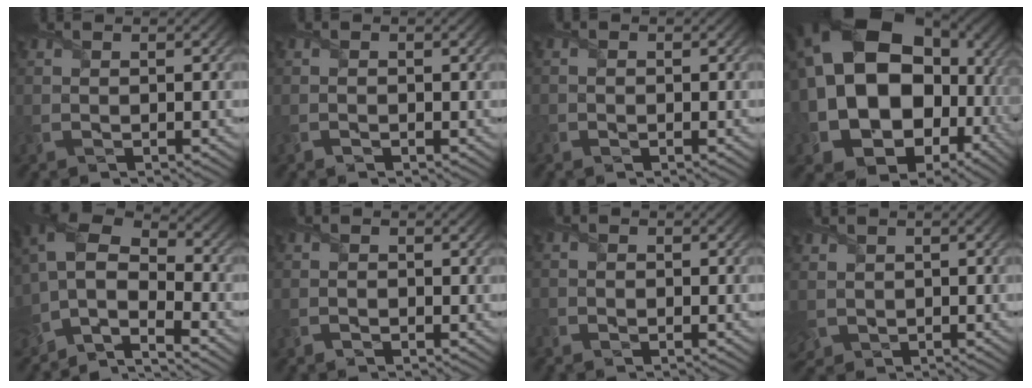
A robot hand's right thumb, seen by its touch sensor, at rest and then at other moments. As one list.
[{"total": 0.7, "force": [-0.3, 0.3, 0.6], "torque": [-0.010, -0.001, -0.005]}, {"total": 1.0, "force": [-0.6, 0.8, 0.2], "torque": [-0.004, -0.001, -0.008]}, {"total": 21.5, "force": [0.0, 16.9, 13.3], "torque": [-0.277, -0.021, 0.017]}, {"total": 9.8, "force": [-4.7, 4.0, 7.6], "torque": [-0.163, 0.003, -0.094]}, {"total": 0.6, "force": [-0.4, 0.3, 0.3], "torque": [-0.006, -0.002, -0.009]}, {"total": 1.3, "force": [-0.8, 1.0, 0.4], "torque": [-0.011, -0.002, -0.010]}, {"total": 2.0, "force": [0.7, 1.8, 0.4], "torque": [-0.028, -0.002, 0.015]}]